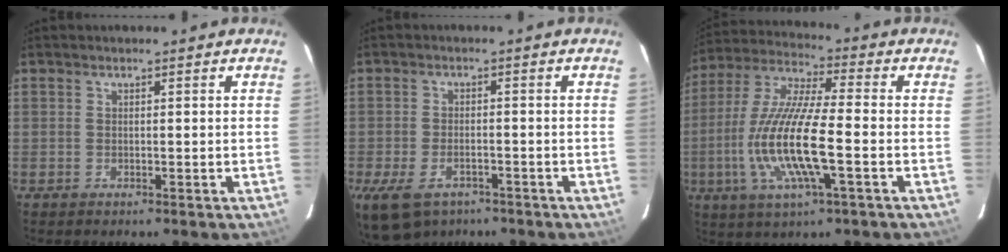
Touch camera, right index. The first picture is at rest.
{"total": 9.9, "force": [-6.5, 5.3, 5.2], "torque": [-0.126, -0.026, -0.111]}
{"total": 16.3, "force": [-3.7, 3.0, 15.6], "torque": [-0.319, -0.012, -0.072]}